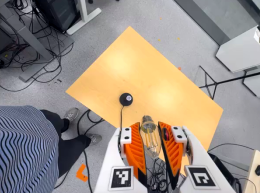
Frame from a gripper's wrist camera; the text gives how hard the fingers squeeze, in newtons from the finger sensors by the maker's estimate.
{"total": 23.8, "left": 25.9, "right": 21.6}